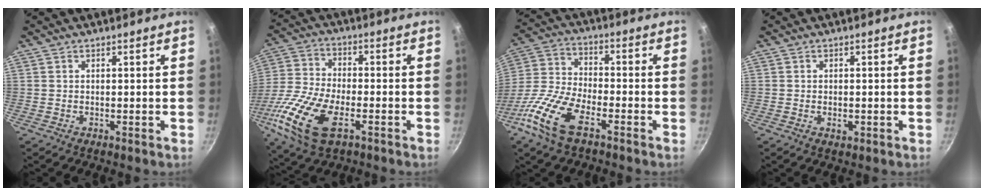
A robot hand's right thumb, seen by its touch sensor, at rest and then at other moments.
{"total": 17.1, "force": [-6.6, 8.2, 13.4], "torque": [-0.279, 0.006, -0.139]}
{"total": 14.2, "force": [-7.9, 5.9, 10.3], "torque": [-0.218, 0.031, -0.171]}
{"total": 1.7, "force": [-0.5, 1.1, 1.3], "torque": [-0.019, 0.000, -0.008]}